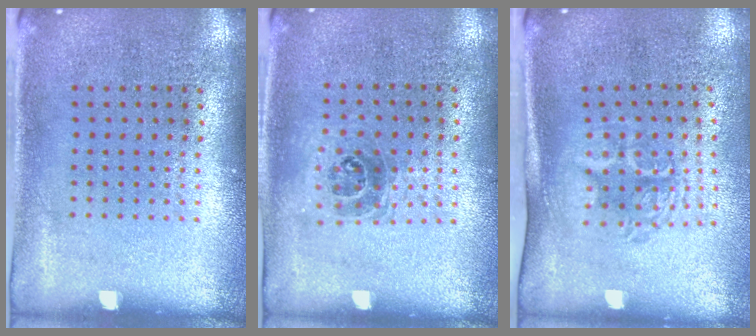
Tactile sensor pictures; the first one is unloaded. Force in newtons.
{"total": 1.0, "press": 0.9, "slide": 0.5}
{"total": 1.7, "press": 1.3, "slide": 1.1}